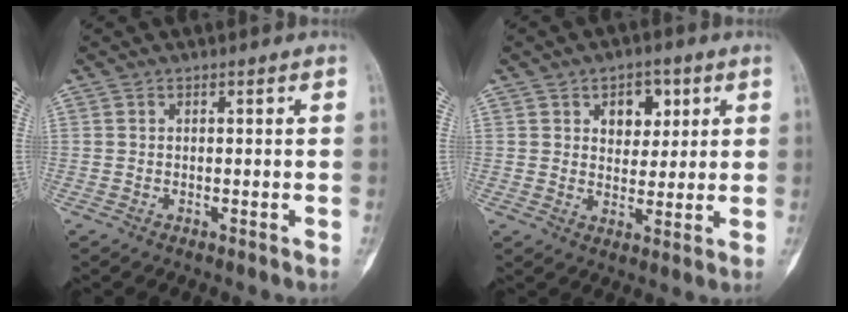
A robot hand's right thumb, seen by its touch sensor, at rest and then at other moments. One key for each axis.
{"total": 6.7, "fx": 2.7, "fy": 4.7, "fz": 4.0, "tx": -0.019, "ty": -0.010, "tz": 0.037}